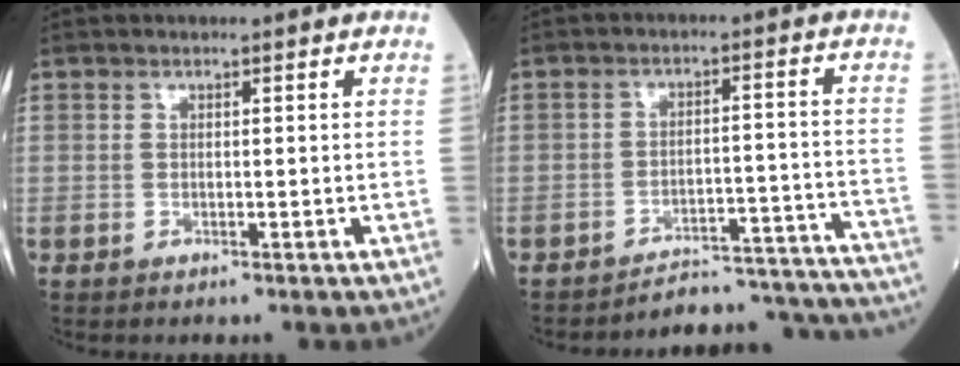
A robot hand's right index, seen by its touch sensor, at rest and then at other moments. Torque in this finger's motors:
{"motor_torque": [0.14, -0.39, -0.12, -0.02]}